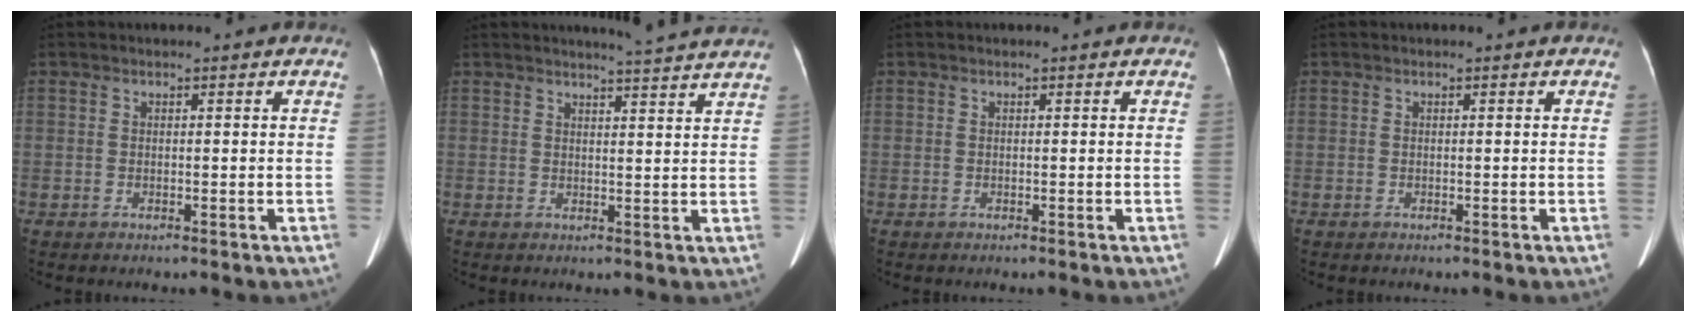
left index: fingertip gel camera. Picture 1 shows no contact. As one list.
[{"total": 7.2, "force": [6.8, -1.1, 2.2], "torque": [-0.036, -0.003, 0.071]}, {"total": 0.0}, {"total": 0.0}]